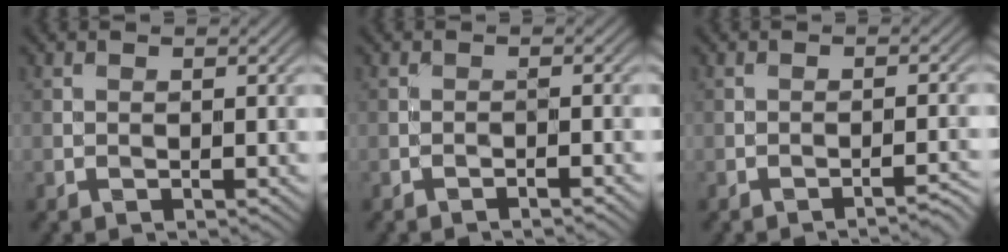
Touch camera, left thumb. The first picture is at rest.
{"total": 0.8, "force": [-0.7, -0.1, 0.3], "torque": [-0.004, 0.004, -0.016]}
{"total": 2.6, "force": [-2.1, 0.2, 1.4], "torque": [-0.018, 0.008, -0.036]}